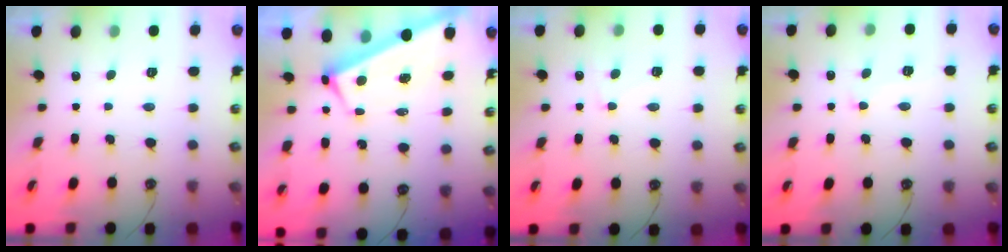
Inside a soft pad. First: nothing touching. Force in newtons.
{"total": 2.8, "press": 2.7, "slide": 0.9}
{"total": 0.6, "press": 0.3, "slide": 0.6}
{"total": 0.8, "press": 0.4, "slide": 0.7}